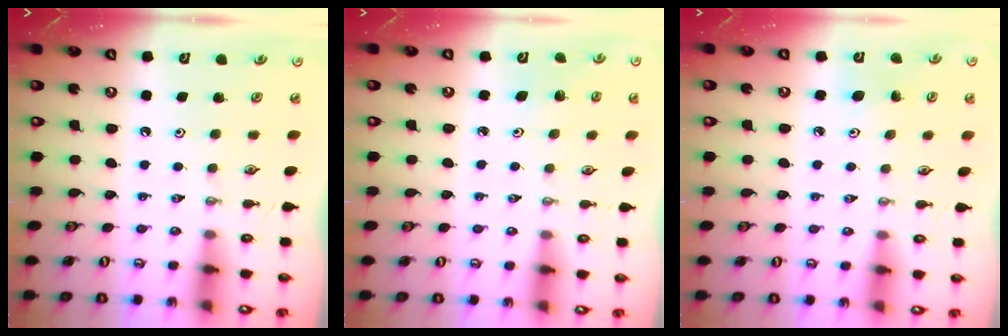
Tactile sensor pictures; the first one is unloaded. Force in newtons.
{"total": 2.9, "press": 2.6, "slide": 1.3}
{"total": 5.0, "press": 4.9, "slide": 0.6}